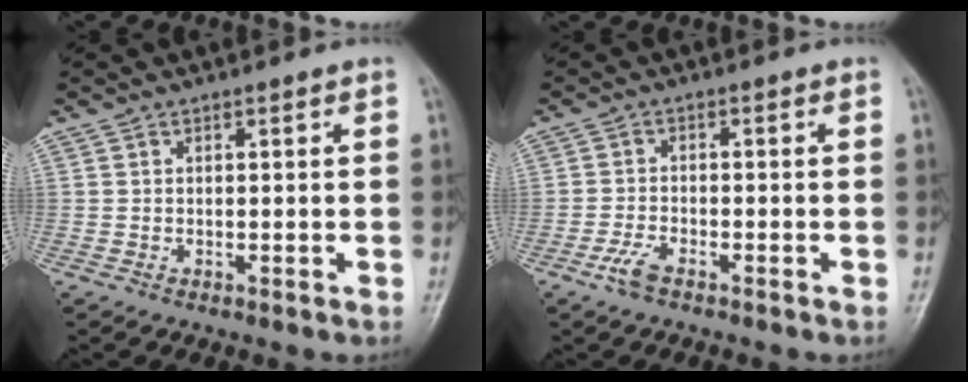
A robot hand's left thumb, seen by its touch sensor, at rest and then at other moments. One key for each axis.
{"total": 3.3, "fx": -2.2, "fy": 1.2, "fz": 2.1, "tx": -0.051, "ty": 0.010, "tz": -0.046}